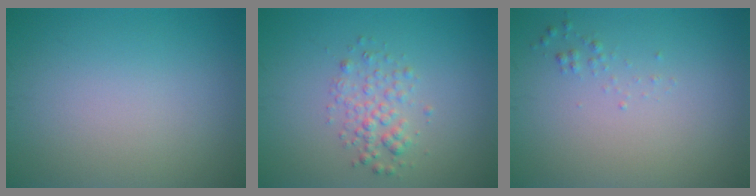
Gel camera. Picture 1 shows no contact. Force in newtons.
{"total": 2.2, "press": 2.2, "slide": 0.1}
{"total": 0.6, "press": 0.6, "slide": 0.0}